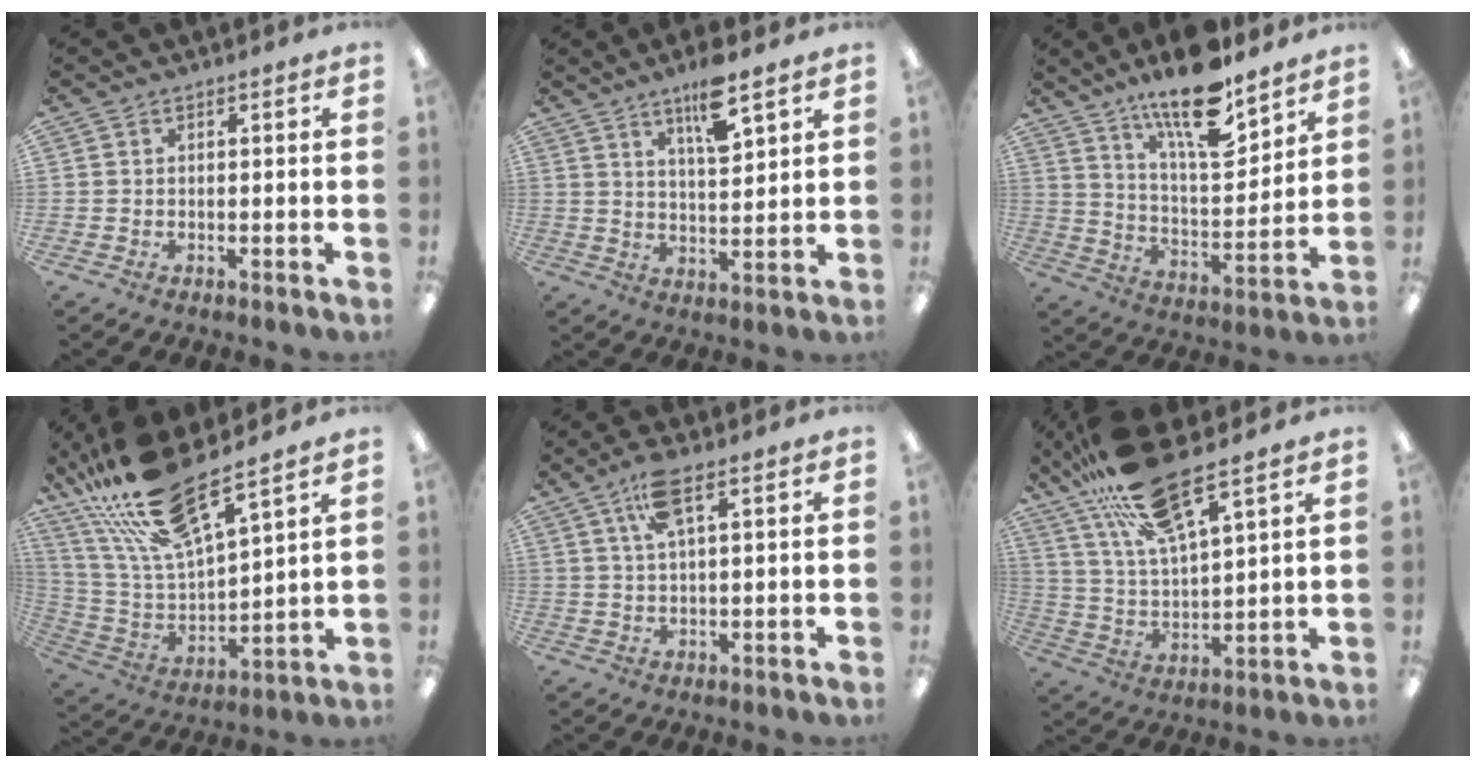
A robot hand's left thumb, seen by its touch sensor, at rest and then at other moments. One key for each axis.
{"total": 9.4, "fx": 6.3, "fy": 2.4, "fz": 6.5, "tx": -0.102, "ty": -0.033, "tz": 0.102}
{"total": 17.3, "fx": 12.8, "fy": 5.1, "fz": 10.4, "tx": -0.168, "ty": -0.081, "tz": 0.212}
{"total": 21.7, "fx": 17.2, "fy": 5.2, "fz": 12.2, "tx": -0.256, "ty": -0.100, "tz": 0.298}
{"total": 8.1, "fx": 4.1, "fy": 2.6, "fz": 6.4, "tx": -0.127, "ty": 0.006, "tz": 0.070}
{"total": 18.8, "fx": 13.5, "fy": 4.8, "fz": 12.1, "tx": -0.234, "ty": -0.059, "tz": 0.234}